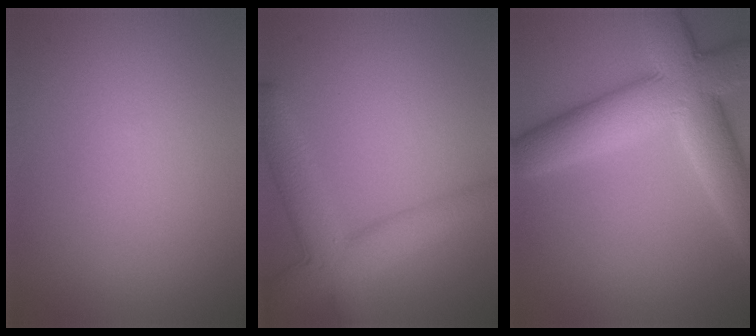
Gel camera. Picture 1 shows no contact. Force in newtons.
{"total": 7.0, "press": 7.0, "slide": 0.3}
{"total": 9.4, "press": 9.4, "slide": 0.6}